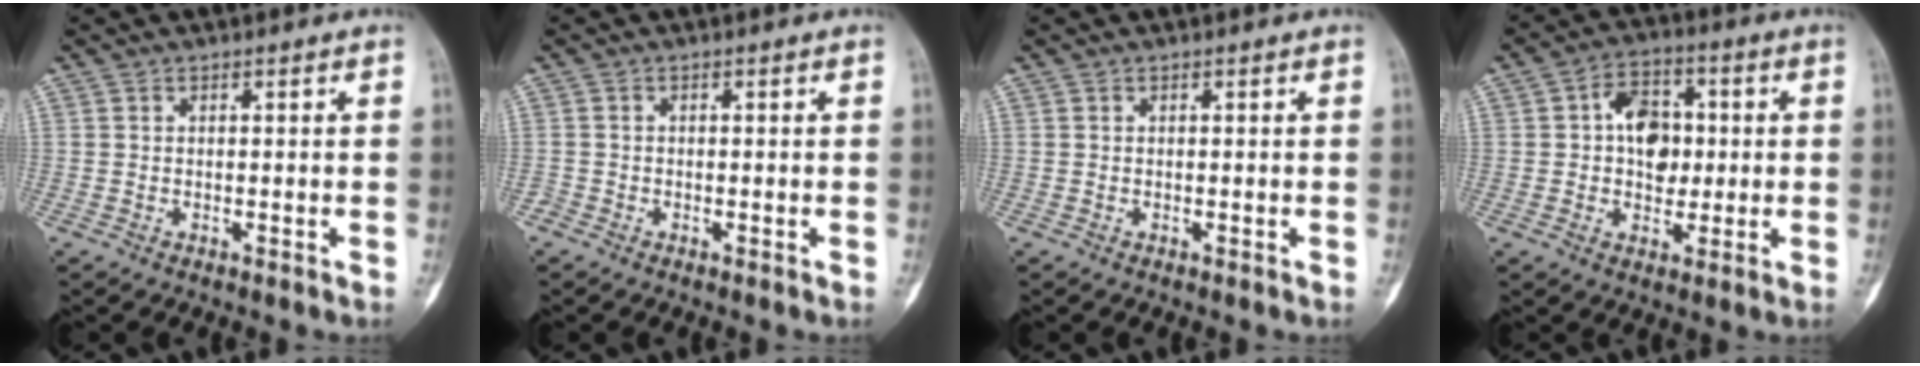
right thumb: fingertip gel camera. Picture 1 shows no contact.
{"total": 1.0, "force": [-0.7, 0.6, -0.1], "torque": [0.004, 0.002, -0.020]}
{"total": 0.0}
{"total": 9.3, "force": [0.7, 6.6, 6.5], "torque": [-0.065, 0.010, 0.007]}